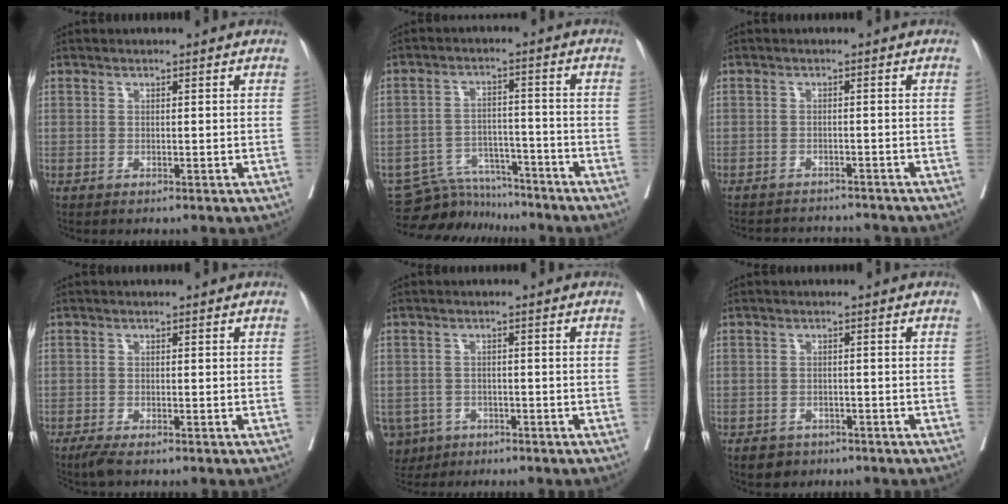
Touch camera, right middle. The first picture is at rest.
{"total": 8.6, "force": [-8.3, 2.3, 0.0], "torque": [0.002, 0.011, -0.141]}
{"total": 6.8, "force": [-6.7, 1.0, 0.8], "torque": [-0.007, 0.003, -0.088]}
{"total": 2.4, "force": [-1.9, 0.3, 1.5], "torque": [-0.029, -0.008, -0.034]}
{"total": 6.2, "force": [-3.6, 4.9, 1.1], "torque": [-0.029, 0.002, -0.055]}
{"total": 2.9, "force": [-2.1, 1.9, 0.6], "torque": [-0.012, 0.003, -0.029]}